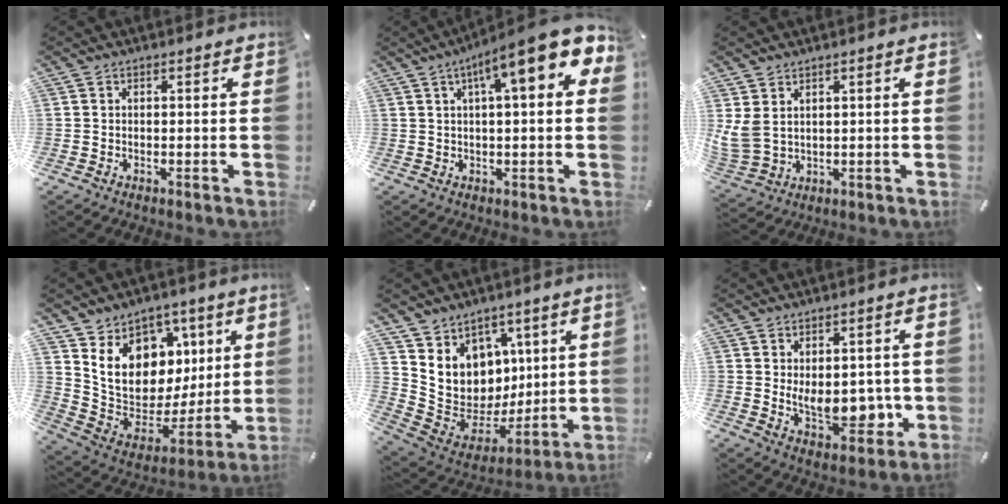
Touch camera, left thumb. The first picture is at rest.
{"total": 13.2, "force": [6.2, 2.2, 11.4], "torque": [-0.179, -0.035, 0.097]}
{"total": 5.5, "force": [2.3, 4.1, 2.8], "torque": [-0.079, -0.013, 0.044]}
{"total": 15.2, "force": [5.2, 12.4, 6.9], "torque": [-0.115, -0.049, 0.109]}
{"total": 10.7, "force": [3.5, 10.0, 1.5], "torque": [-0.025, -0.058, 0.082]}
{"total": 9.8, "force": [-0.4, 6.5, 7.3], "torque": [-0.079, 0.001, -0.001]}